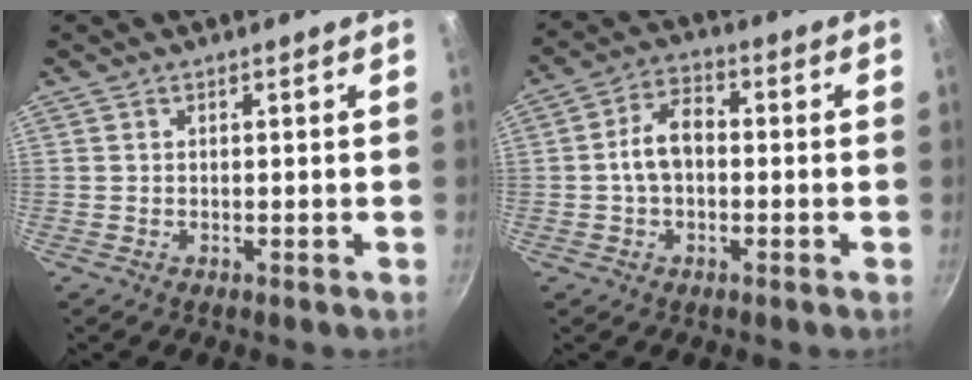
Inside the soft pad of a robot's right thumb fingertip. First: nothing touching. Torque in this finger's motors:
{"motor_torque": [0.45, 2.01, 0.95, -0.21, 0.07]}